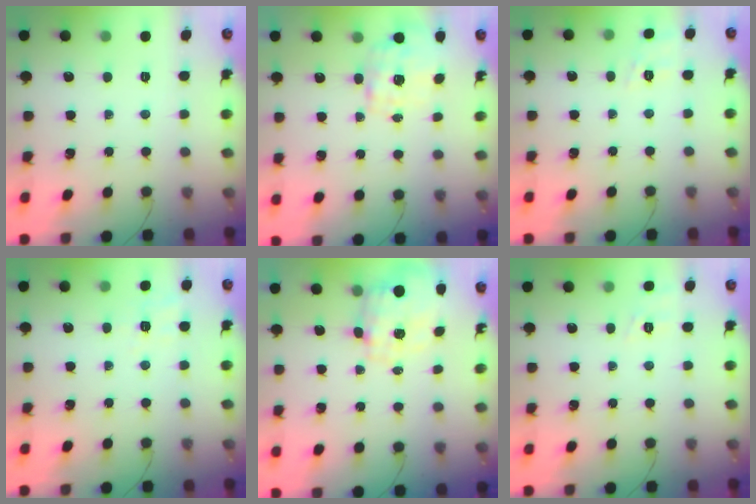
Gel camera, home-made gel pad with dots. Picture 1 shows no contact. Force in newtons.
{"total": 1.7, "press": 1.5, "slide": 0.6}
{"total": 9.0, "press": 8.9, "slide": 1.8}
{"total": 2.2, "press": 0.2, "slide": 2.2}
{"total": 3.7, "press": 3.4, "slide": 1.4}
{"total": 1.9, "press": 0.9, "slide": 1.7}